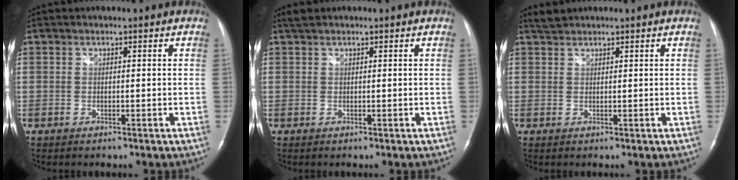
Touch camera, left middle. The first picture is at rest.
{"total": 1.2, "force": [1.1, 0.3, 0.5], "torque": [-0.013, 0.013, 0.023]}
{"total": 1.5, "force": [1.5, 0.2, 0.1], "torque": [-0.008, 0.007, 0.033]}